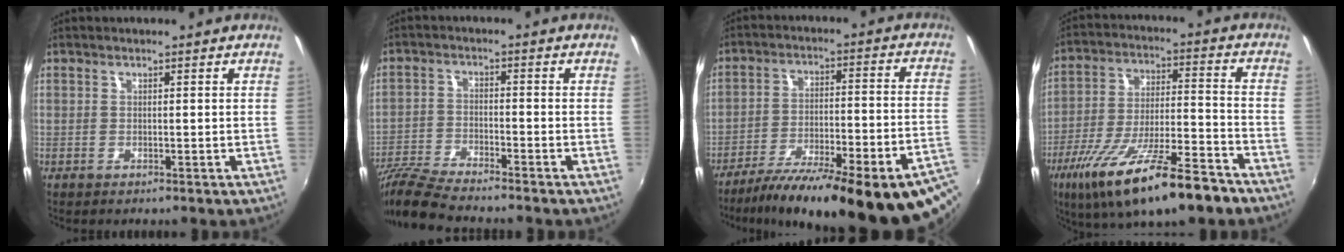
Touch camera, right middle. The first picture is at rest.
{"total": 9.9, "force": [-9.1, 0.5, 4.0], "torque": [-0.103, -0.017, -0.180]}
{"total": 28.3, "force": [-20.9, 3.5, 18.7], "torque": [-0.267, -0.055, -0.292]}
{"total": 20.8, "force": [-13.9, 4.7, 14.8], "torque": [-0.274, -0.043, -0.228]}